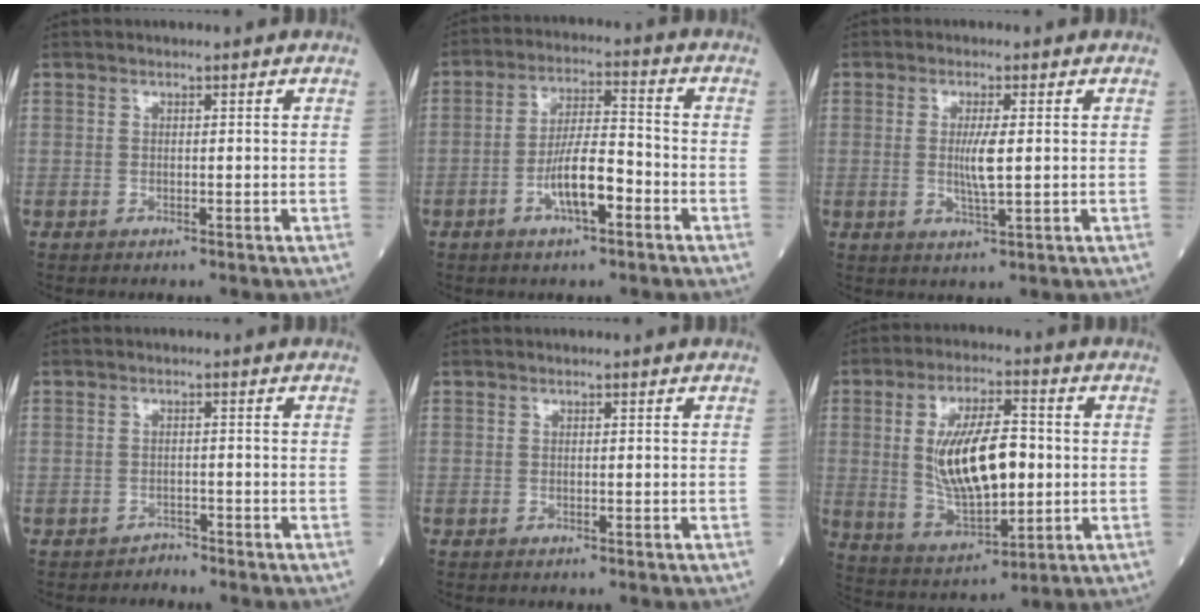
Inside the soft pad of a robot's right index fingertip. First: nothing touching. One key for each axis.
{"total": 7.8, "fx": -3.2, "fy": 1.8, "fz": 6.8, "tx": -0.135, "ty": 0.008, "tz": -0.056}
{"total": 4.0, "fx": 0.2, "fy": 0.4, "fz": 3.9, "tx": -0.078, "ty": -0.005, "tz": 0.008}
{"total": 1.4, "fx": -1.2, "fy": 0.2, "fz": -0.6, "tx": 0.016, "ty": -0.002, "tz": -0.023}
{"total": 0.0}
{"total": 14.3, "fx": 0.6, "fy": 5.3, "fz": 13.3, "tx": -0.255, "ty": 0.000, "tz": 0.017}